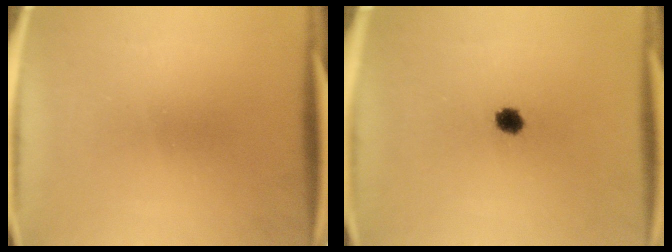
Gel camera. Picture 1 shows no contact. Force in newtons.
{"total": 3.0}